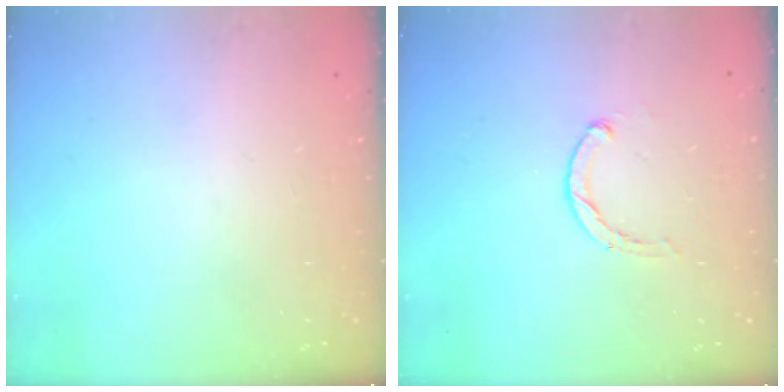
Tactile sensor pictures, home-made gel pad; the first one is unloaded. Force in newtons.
{"total": 0.6, "press": 0.6, "slide": 0.2}